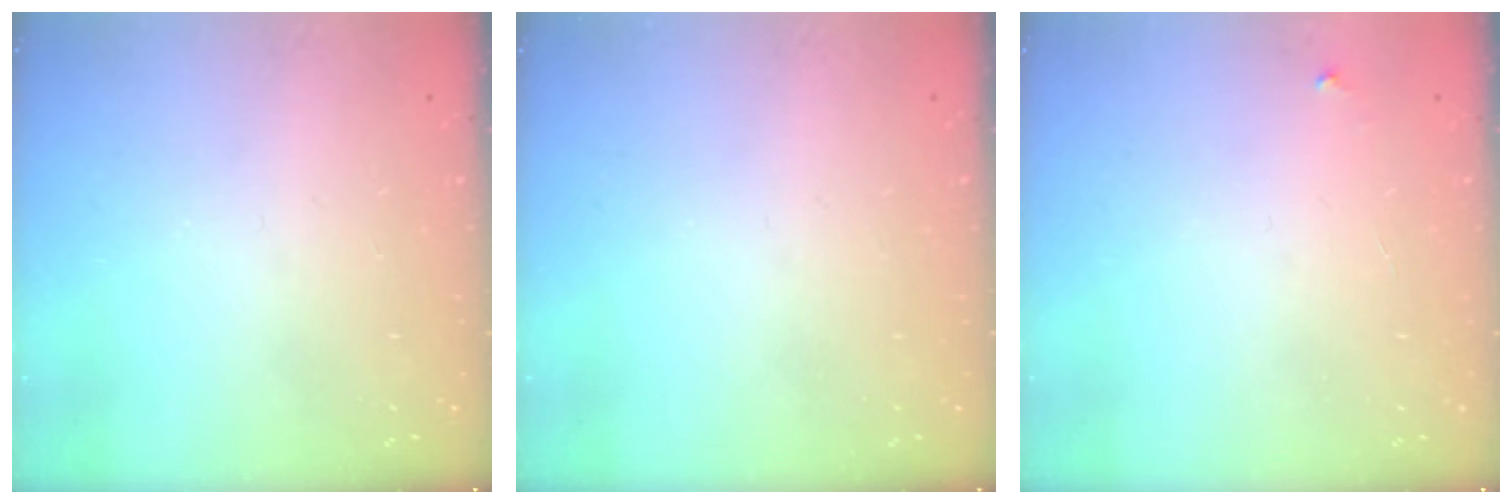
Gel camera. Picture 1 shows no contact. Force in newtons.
{"total": 0.0}
{"total": 2.2, "press": 2.2, "slide": 0.1}